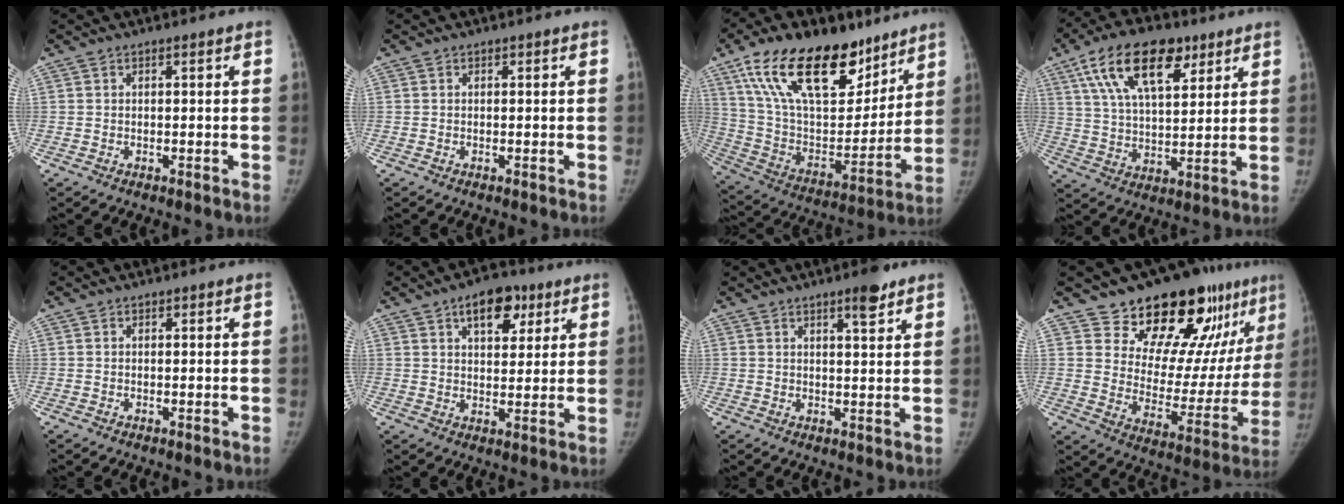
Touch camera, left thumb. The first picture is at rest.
{"total": 0.0}
{"total": 27.9, "force": [17.1, 13.9, 17.1], "torque": [-0.254, -0.034, 0.299]}
{"total": 17.3, "force": [9.0, 8.4, 12.2], "torque": [-0.183, -0.017, 0.159]}
{"total": 0.0}
{"total": 9.0, "force": [4.6, 5.1, 5.7], "torque": [-0.049, -0.015, 0.063]}
{"total": 4.4, "force": [3.0, 1.0, 3.1], "torque": [-0.039, -0.018, 0.042]}
{"total": 21.4, "force": [15.2, 9.8, 11.3], "torque": [-0.094, -0.100, 0.216]}